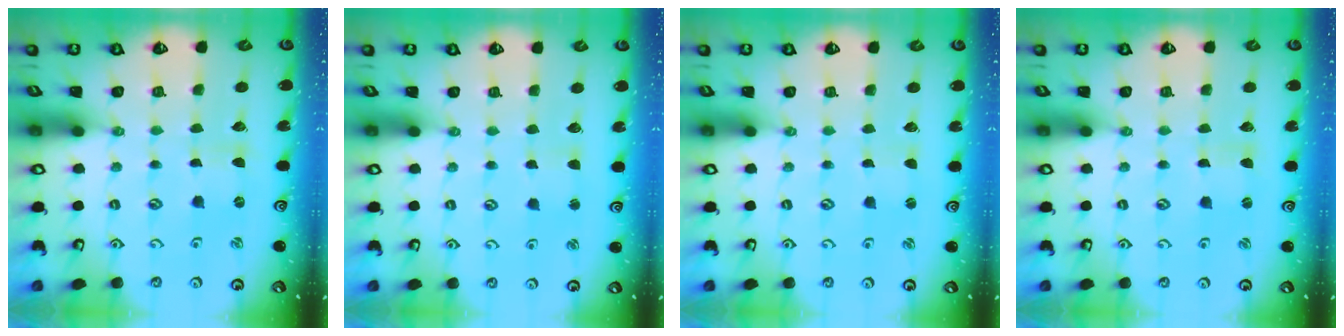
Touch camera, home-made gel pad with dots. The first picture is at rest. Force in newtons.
{"total": 2.5, "press": 2.5, "slide": 0.3}
{"total": 0.0}
{"total": 0.7, "press": 0.7, "slide": 0.1}